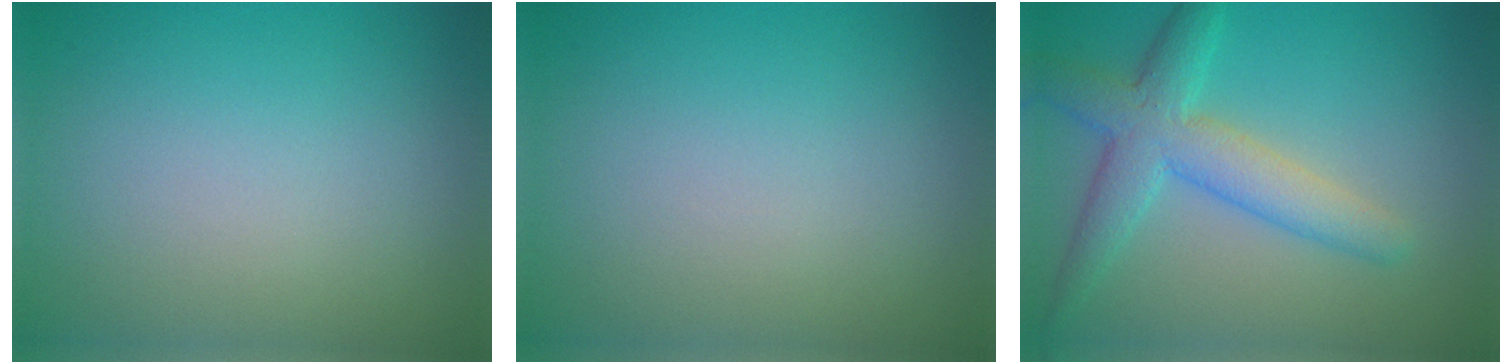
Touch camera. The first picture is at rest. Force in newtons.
{"total": 0.0}
{"total": 5.1, "press": 5.1, "slide": 0.1}